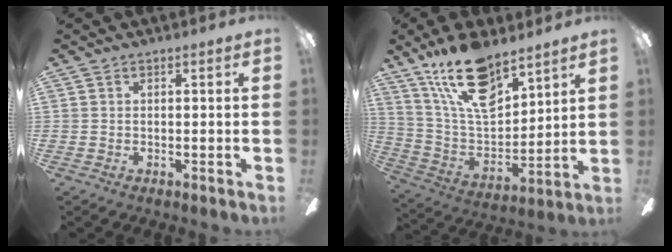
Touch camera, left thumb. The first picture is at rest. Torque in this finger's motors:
{"motor_torque": [1.78, 0.56, 1.40, -1.39, 0.46]}